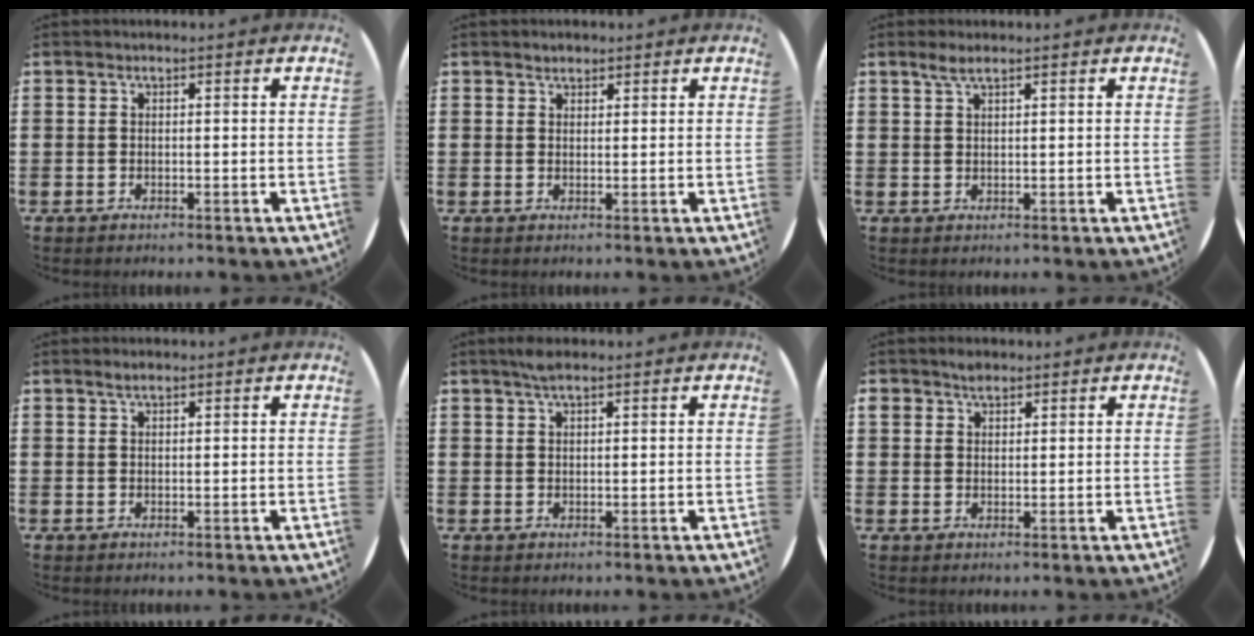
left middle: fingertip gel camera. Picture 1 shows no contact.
{"total": 1.4, "force": [1.3, 0.5, 0.1], "torque": [-0.004, 0.002, 0.025]}
{"total": 2.0, "force": [1.5, 0.3, 1.3], "torque": [-0.028, 0.003, 0.026]}
{"total": 1.2, "force": [1.0, 0.3, 0.6], "torque": [-0.013, 0.003, 0.017]}
{"total": 2.0, "force": [1.6, 0.4, 1.2], "torque": [-0.026, 0.003, 0.029]}
{"total": 2.0, "force": [1.7, 1.0, 0.3], "torque": [-0.001, -0.001, 0.033]}